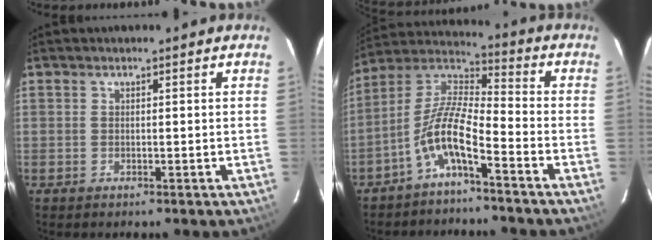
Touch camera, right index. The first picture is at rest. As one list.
[{"total": 9.2, "force": [-5.4, 1.8, 7.3], "torque": [-0.163, 0.014, -0.107]}]